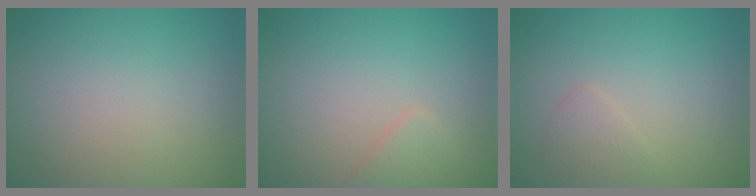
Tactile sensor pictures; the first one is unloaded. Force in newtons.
{"total": 1.2, "press": 1.2, "slide": 0.0}
{"total": 1.1, "press": 1.1, "slide": 0.0}